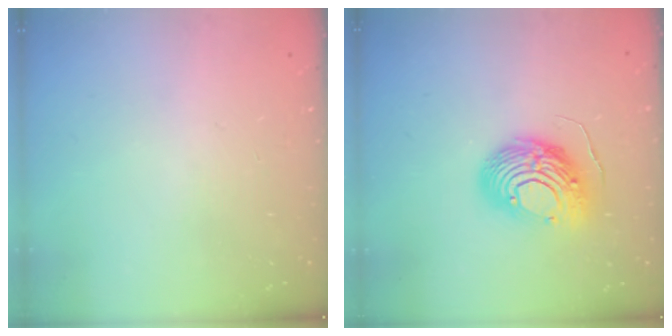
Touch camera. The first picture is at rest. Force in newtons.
{"total": 12.8, "press": 12.7, "slide": 1.3}